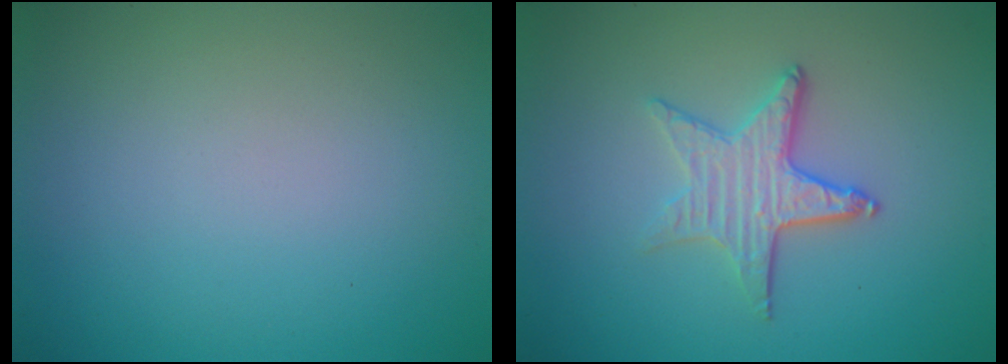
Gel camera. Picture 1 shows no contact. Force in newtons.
{"total": 3.5, "press": 2.9, "slide": 2.0}